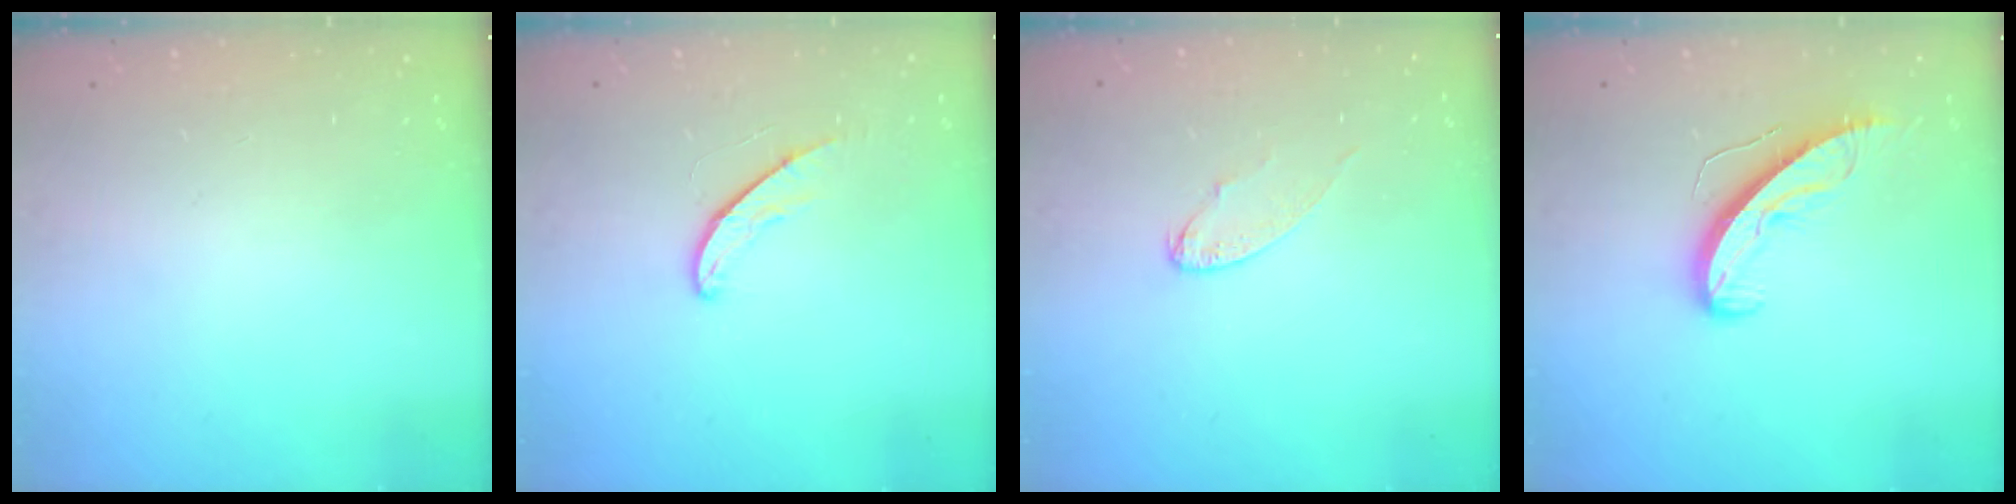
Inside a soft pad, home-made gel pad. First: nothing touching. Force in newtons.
{"total": 5.6, "press": 5.5, "slide": 0.5}
{"total": 5.2, "press": 5.2, "slide": 0.4}
{"total": 9.1, "press": 9.1, "slide": 0.5}